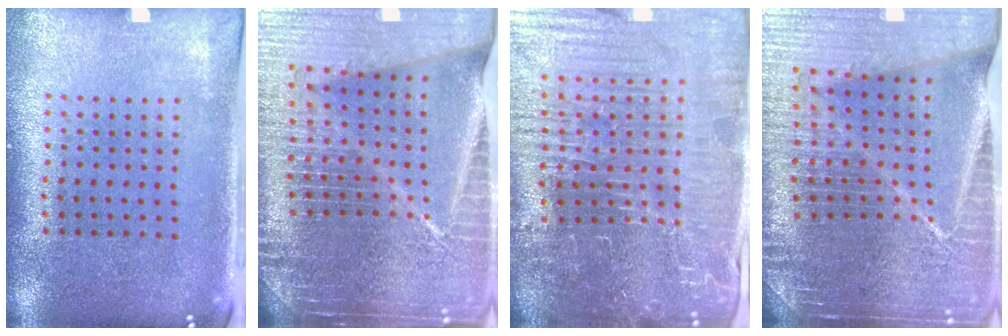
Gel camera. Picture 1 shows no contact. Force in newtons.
{"total": 7.0, "press": 6.0, "slide": 3.6}
{"total": 6.7, "press": 6.0, "slide": 3.0}
{"total": 5.6, "press": 5.0, "slide": 2.4}